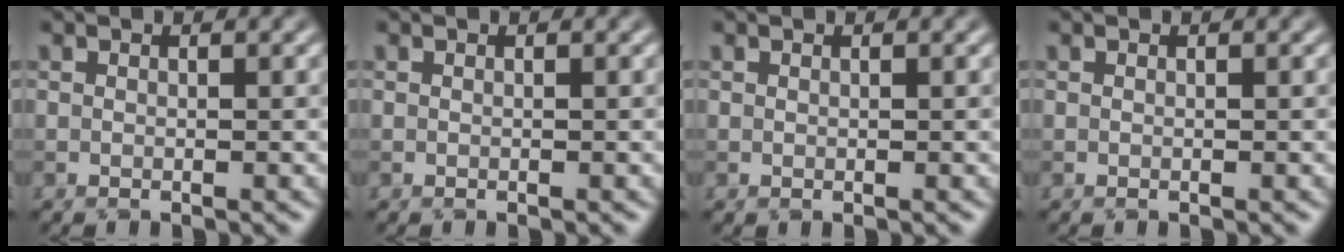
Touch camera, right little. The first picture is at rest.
{"total": 0.0}
{"total": 0.0}
{"total": 0.0}